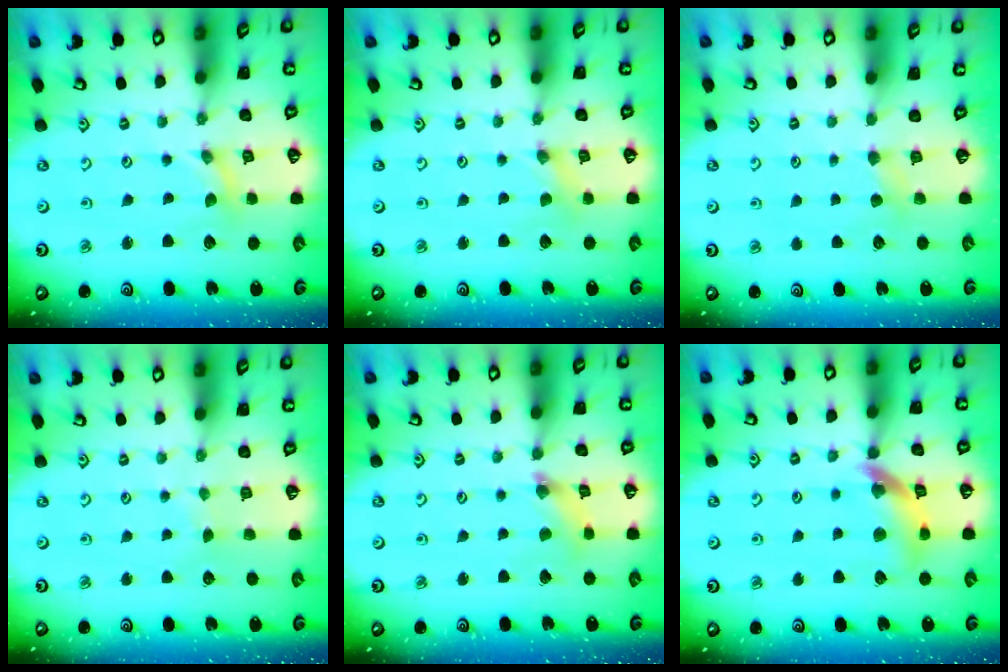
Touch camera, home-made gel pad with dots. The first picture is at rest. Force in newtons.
{"total": 0.0}
{"total": 3.7, "press": 3.7, "slide": 0.7}
{"total": 1.1, "press": 1.1, "slide": 0.2}
{"total": 2.5, "press": 2.4, "slide": 0.4}
{"total": 12.9, "press": 12.8, "slide": 1.5}